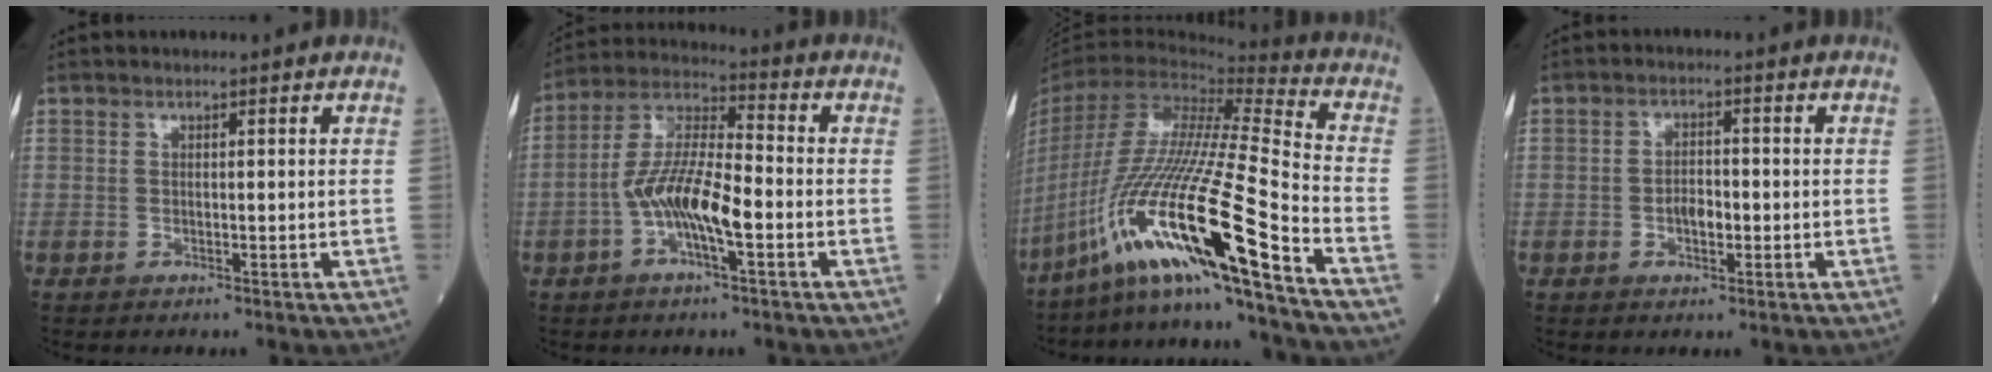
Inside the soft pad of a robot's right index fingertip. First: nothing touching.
{"total": 10.7, "force": [-2.9, 2.5, 10.0], "torque": [-0.207, 0.015, -0.054]}
{"total": 24.5, "force": [-14.3, -0.8, 19.9], "torque": [-0.409, -0.047, -0.269]}
{"total": 3.2, "force": [-0.7, 1.6, 2.7], "torque": [-0.047, 0.006, -0.009]}